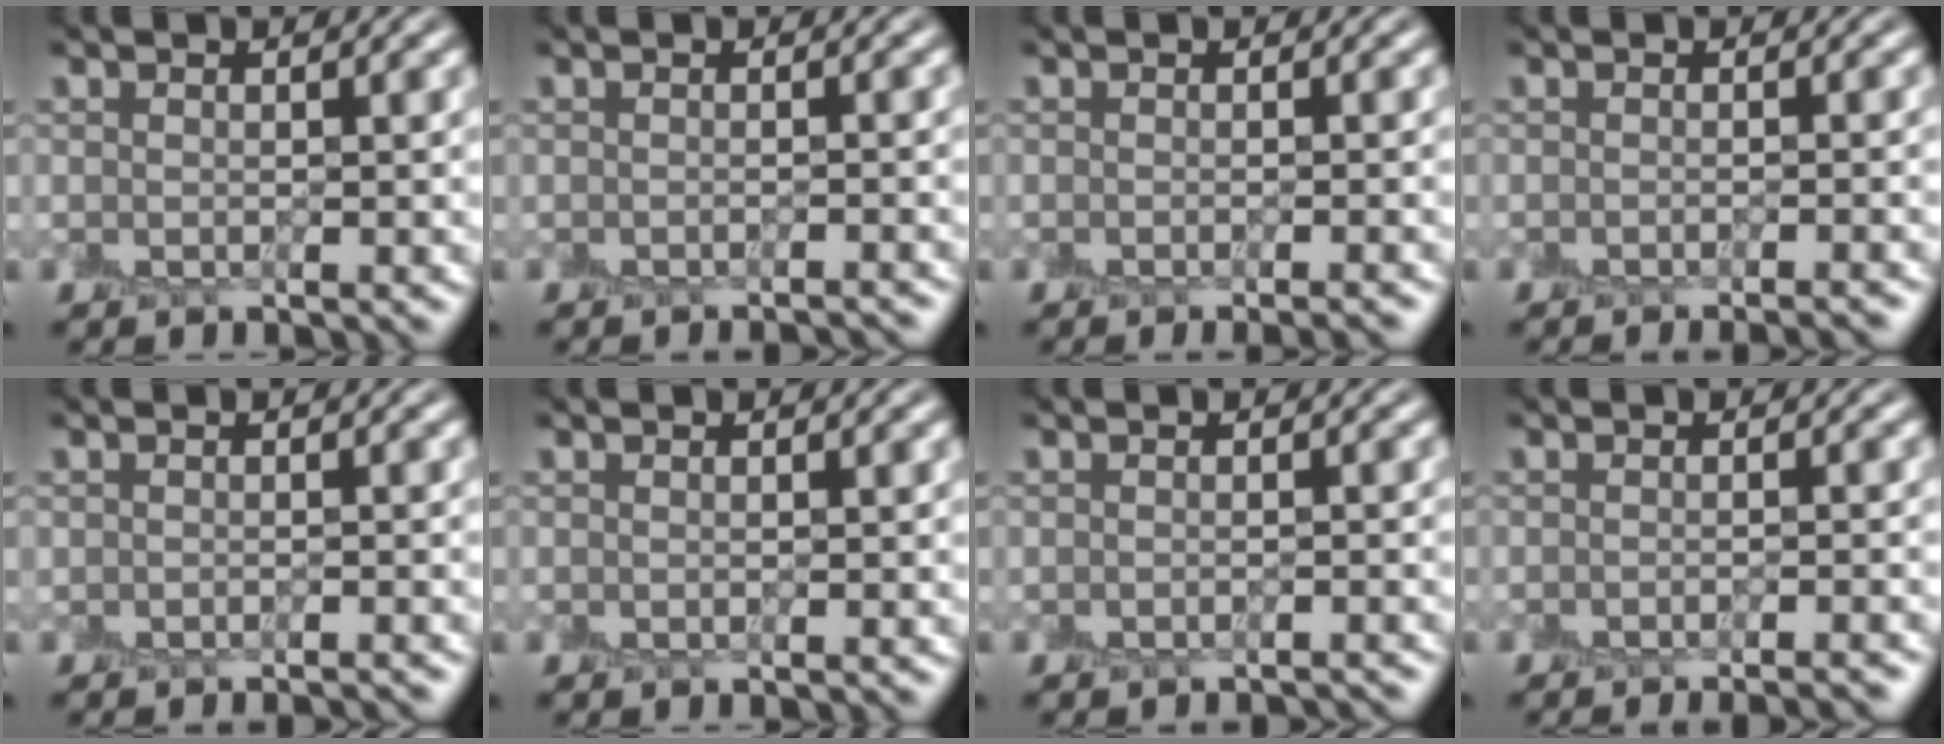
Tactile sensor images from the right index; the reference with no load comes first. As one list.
[{"total": 1.7, "force": [-1.7, -0.1, 0.1], "torque": [0.003, -0.008, -0.022]}, {"total": 1.6, "force": [-1.4, 0.0, 0.8], "torque": [-0.005, -0.009, -0.018]}, {"total": 2.2, "force": [-2.0, 0.0, 0.8], "torque": [-0.003, -0.012, -0.025]}, {"total": 1.5, "force": [-1.5, 0.2, 0.1], "torque": [0.006, -0.013, -0.021]}, {"total": 0.0}, {"total": 1.9, "force": [-1.9, 0.0, -0.1], "torque": [0.006, -0.011, -0.026]}, {"total": 3.2, "force": [-2.9, 0.3, 1.4], "torque": [-0.009, -0.009, -0.032]}]